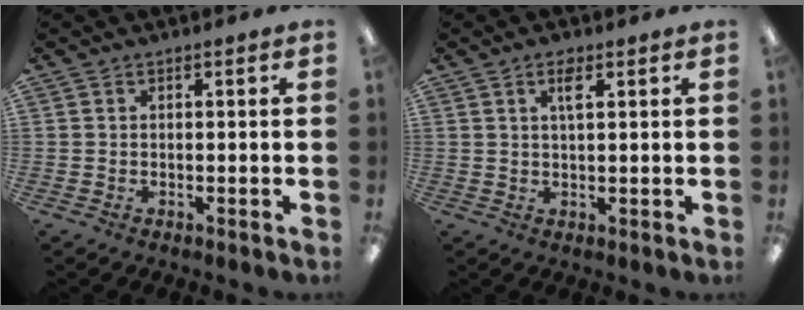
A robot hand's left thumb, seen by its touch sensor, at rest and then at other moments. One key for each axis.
{"total": 3.5, "fx": 1.8, "fy": 1.2, "fz": 2.8, "tx": -0.053, "ty": 0.003, "tz": 0.028}